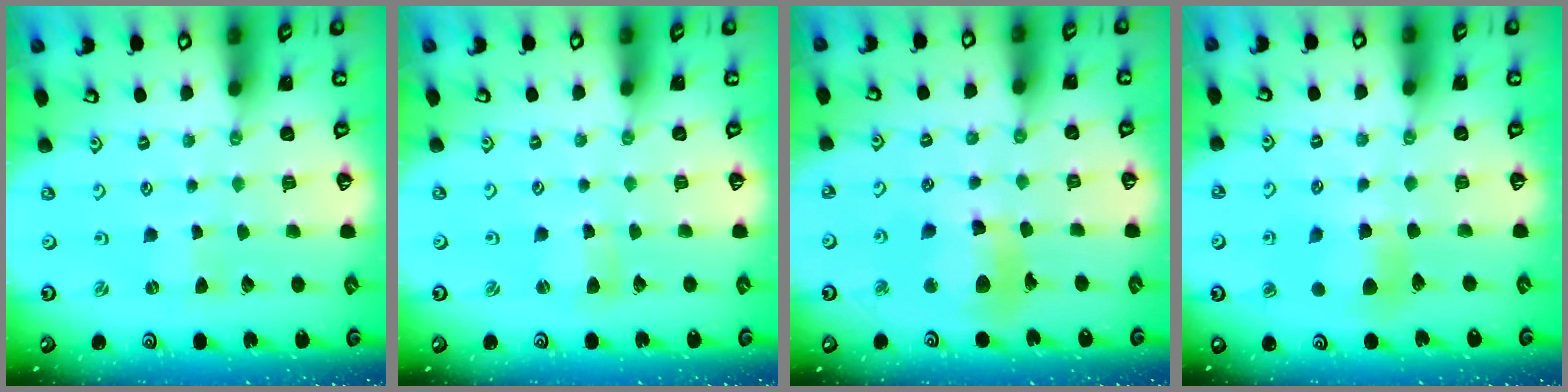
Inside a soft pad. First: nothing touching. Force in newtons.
{"total": 2.1, "press": 2.1, "slide": 0.2}
{"total": 12.5, "press": 12.5, "slide": 1.3}
{"total": 6.3, "press": 6.2, "slide": 0.6}